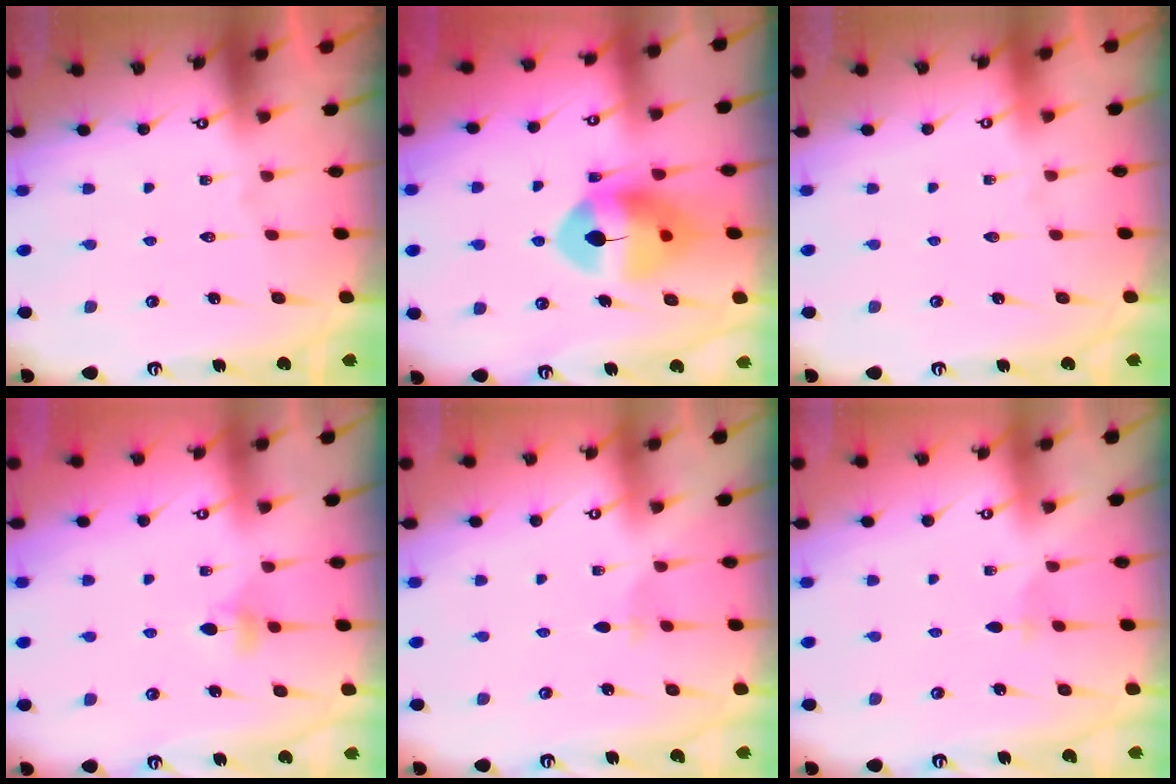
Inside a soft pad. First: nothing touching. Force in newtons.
{"total": 11.2, "press": 11.0, "slide": 1.6}
{"total": 0.0}
{"total": 4.0, "press": 3.9, "slide": 0.6}
{"total": 2.2, "press": 2.1, "slide": 0.5}
{"total": 2.2, "press": 2.1, "slide": 0.5}